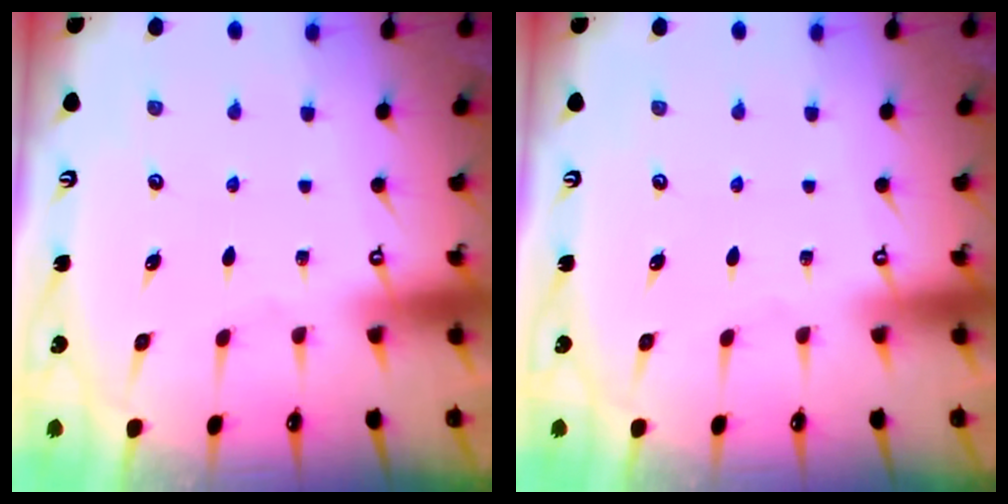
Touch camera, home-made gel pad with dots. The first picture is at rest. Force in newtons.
{"total": 0.0}